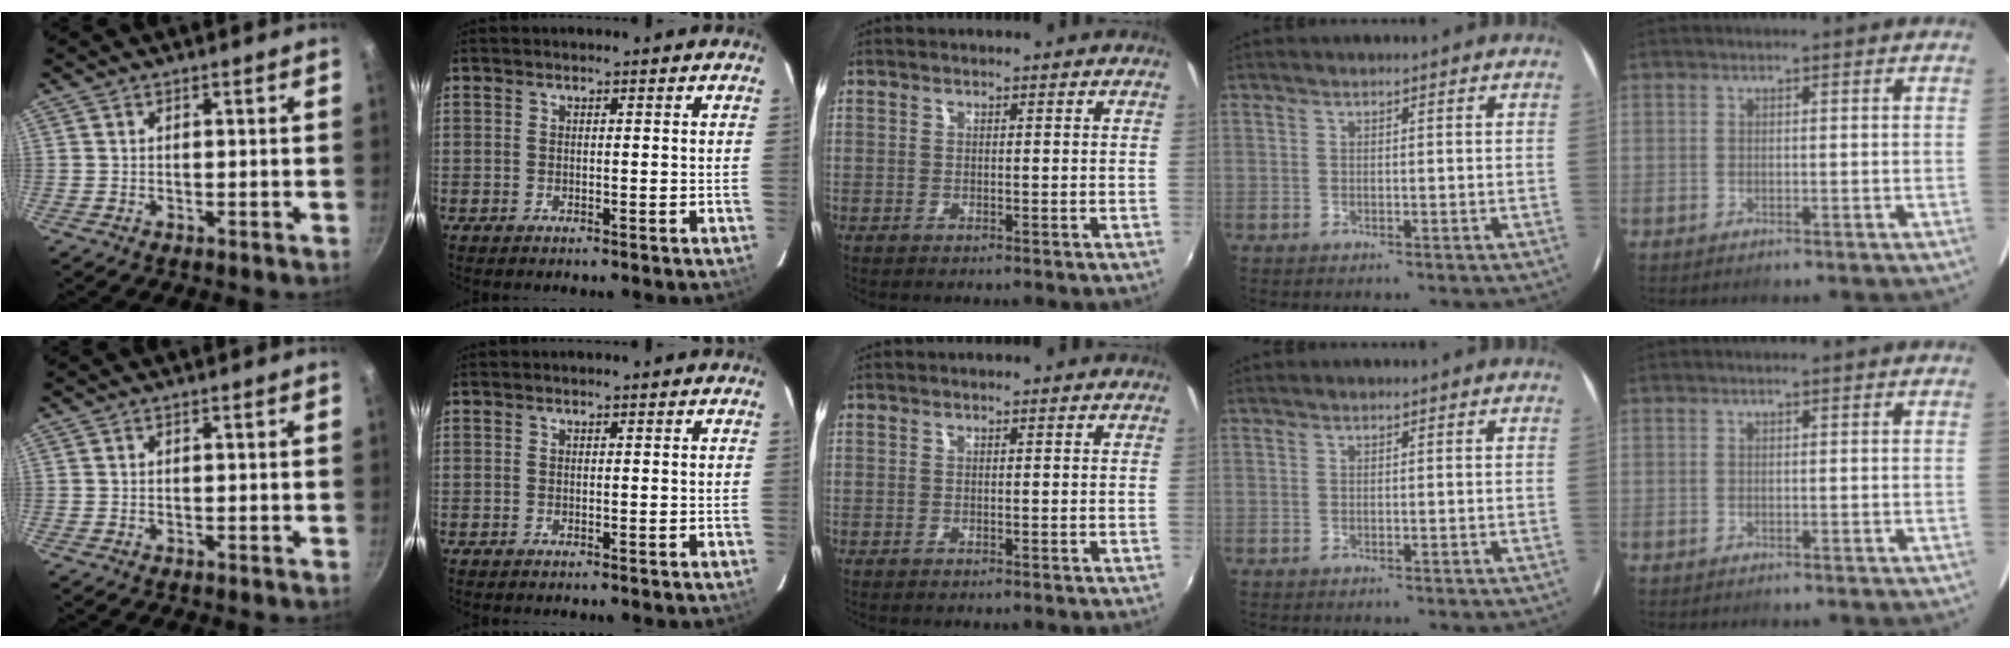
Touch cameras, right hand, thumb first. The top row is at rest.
{}